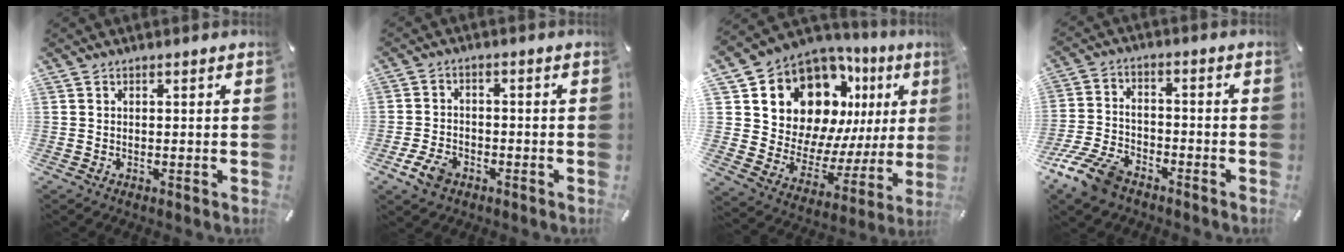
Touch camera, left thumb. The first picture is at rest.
{"total": 6.0, "force": [-3.2, 4.0, 3.1], "torque": [-0.072, 0.013, -0.061]}
{"total": 16.7, "force": [10.2, 11.1, 7.2], "torque": [-0.122, -0.090, 0.194]}
{"total": 10.7, "force": [-7.5, 5.5, 5.3], "torque": [-0.107, 0.040, -0.140]}